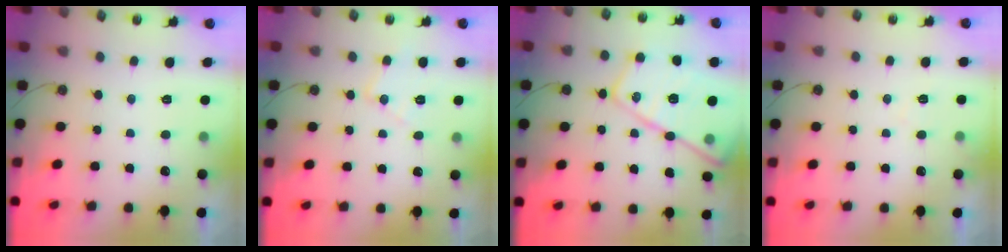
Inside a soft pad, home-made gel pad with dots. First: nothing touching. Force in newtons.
{"total": 8.2, "press": 8.1, "slide": 0.6}
{"total": 21.7, "press": 21.7, "slide": 1.2}
{"total": 4.1, "press": 4.1, "slide": 0.7}